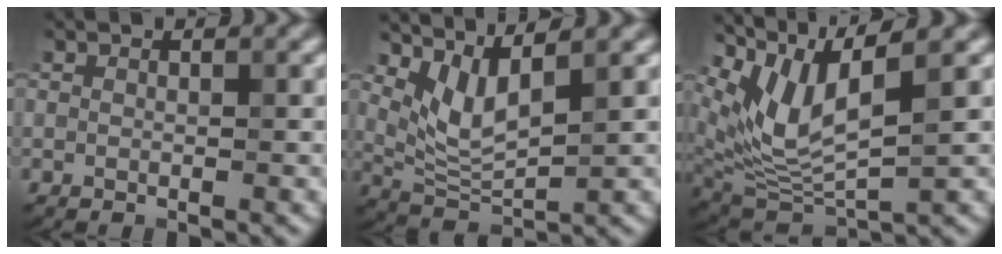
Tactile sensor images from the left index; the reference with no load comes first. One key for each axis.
{"total": 3.9, "fx": 2.3, "fy": 1.2, "fz": 3.0, "tx": -0.074, "ty": -0.014, "tz": 0.053}
{"total": 6.6, "fx": 3.3, "fy": 1.9, "fz": 5.4, "tx": -0.118, "ty": -0.011, "tz": 0.070}